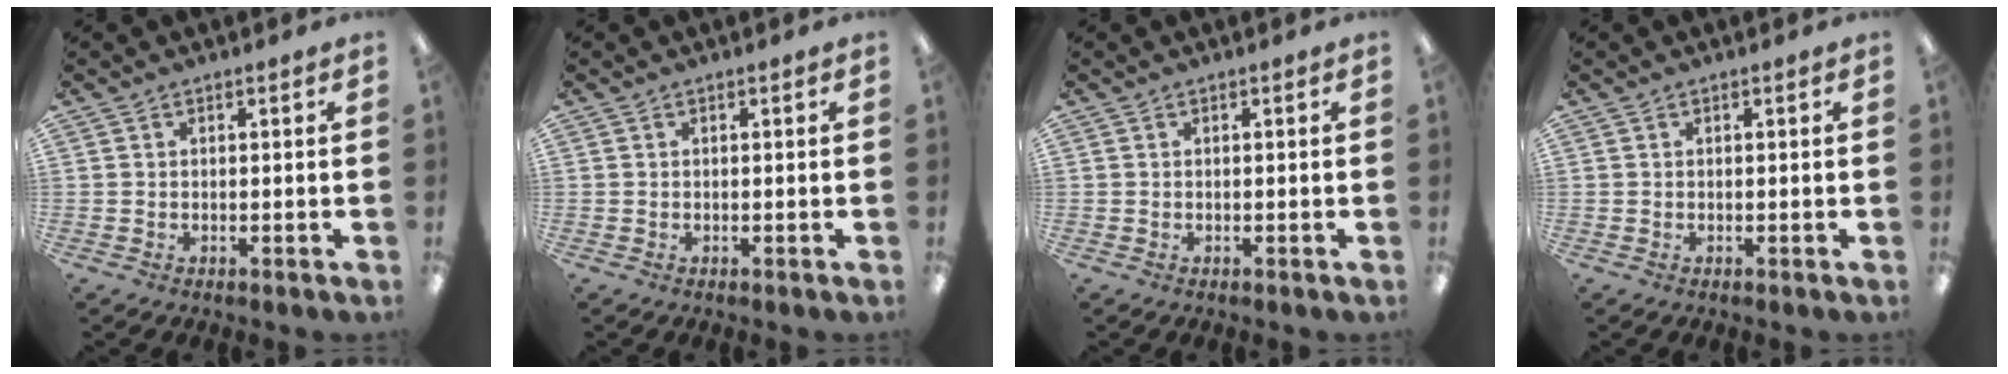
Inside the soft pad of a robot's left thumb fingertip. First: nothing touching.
{"total": 0.0}
{"total": 0.0}
{"total": 0.0}